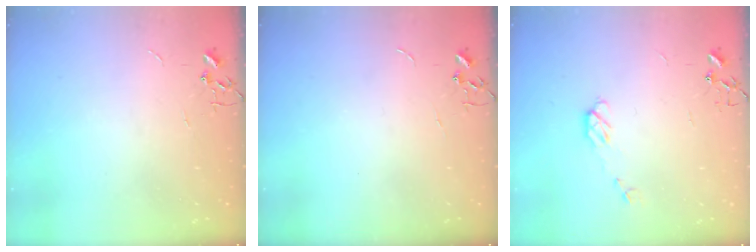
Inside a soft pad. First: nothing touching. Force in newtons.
{"total": 0.0}
{"total": 5.0, "press": 5.0, "slide": 0.2}